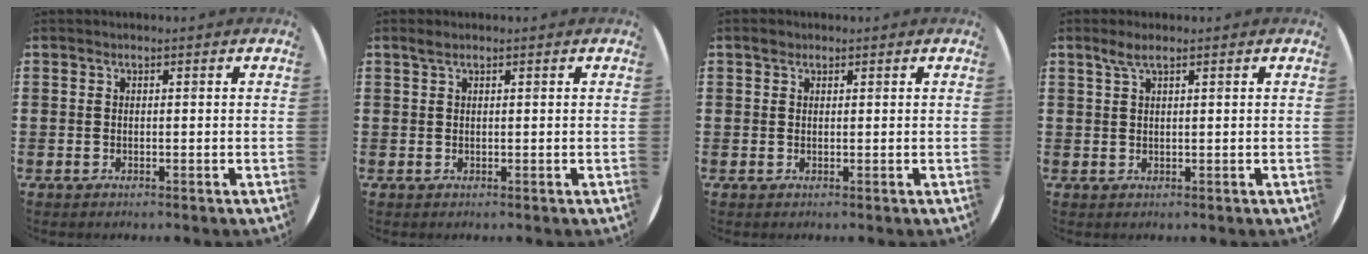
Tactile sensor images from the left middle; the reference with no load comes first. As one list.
[{"total": 0.7, "force": [0.5, 0.1, 0.4], "torque": [-0.007, 0.002, 0.009]}, {"total": 0.9, "force": [0.7, 0.5, 0.1], "torque": [0.005, 0.002, 0.011]}, {"total": 2.0, "force": [1.3, 0.3, 1.5], "torque": [-0.030, 0.005, 0.022]}]